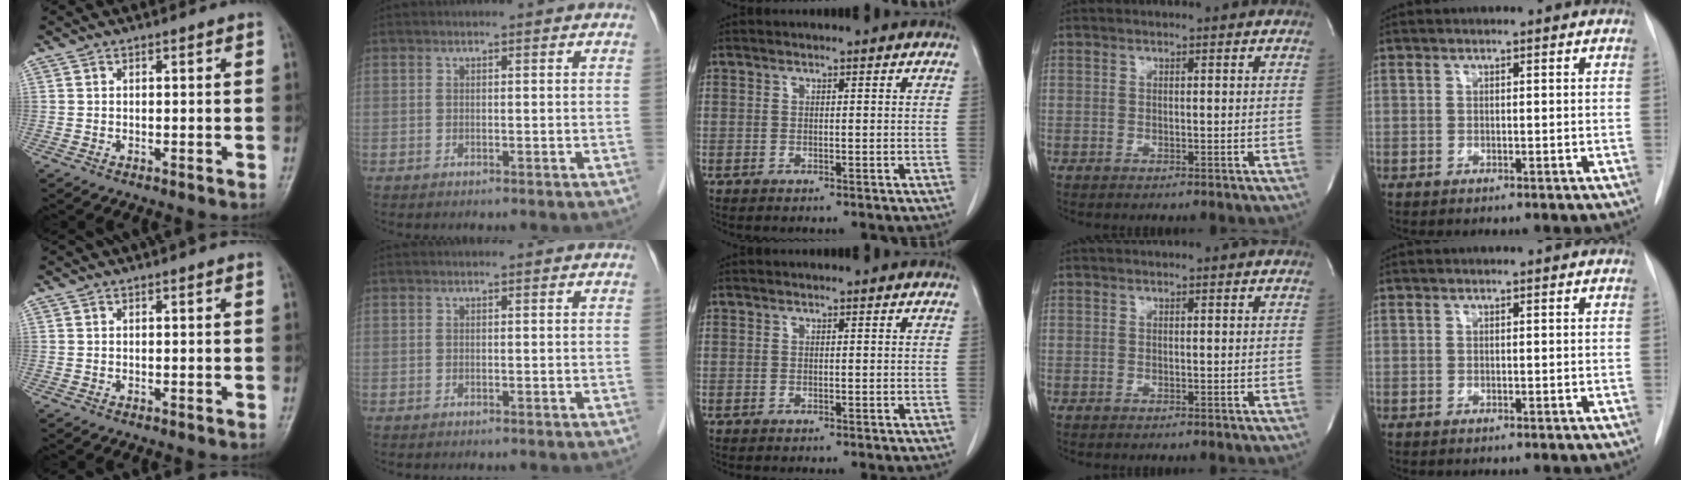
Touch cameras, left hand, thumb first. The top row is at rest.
{}